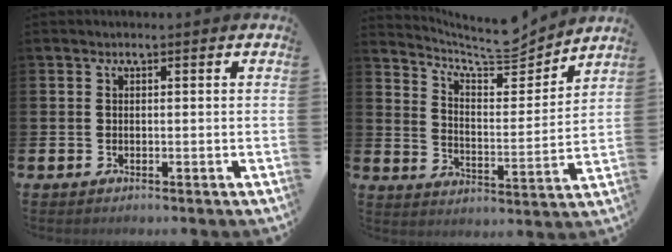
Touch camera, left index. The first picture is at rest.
{"total": 7.5, "force": [7.0, 1.6, 2.3], "torque": [-0.061, -0.061, 0.117]}